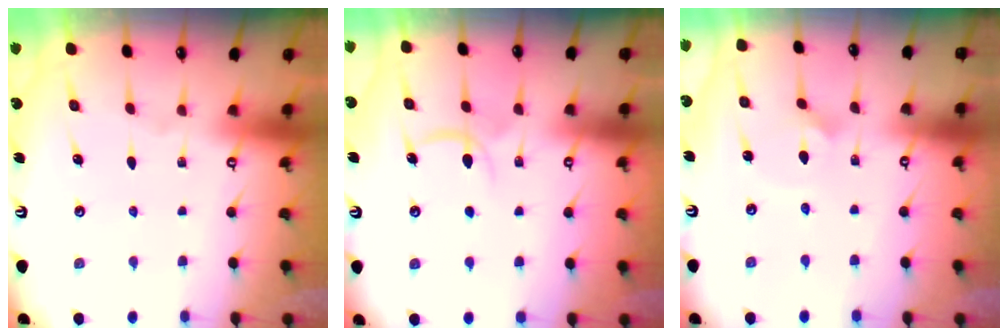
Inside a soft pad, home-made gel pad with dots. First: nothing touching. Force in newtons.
{"total": 5.7, "press": 5.7, "slide": 0.8}
{"total": 2.1, "press": 2.1, "slide": 0.1}